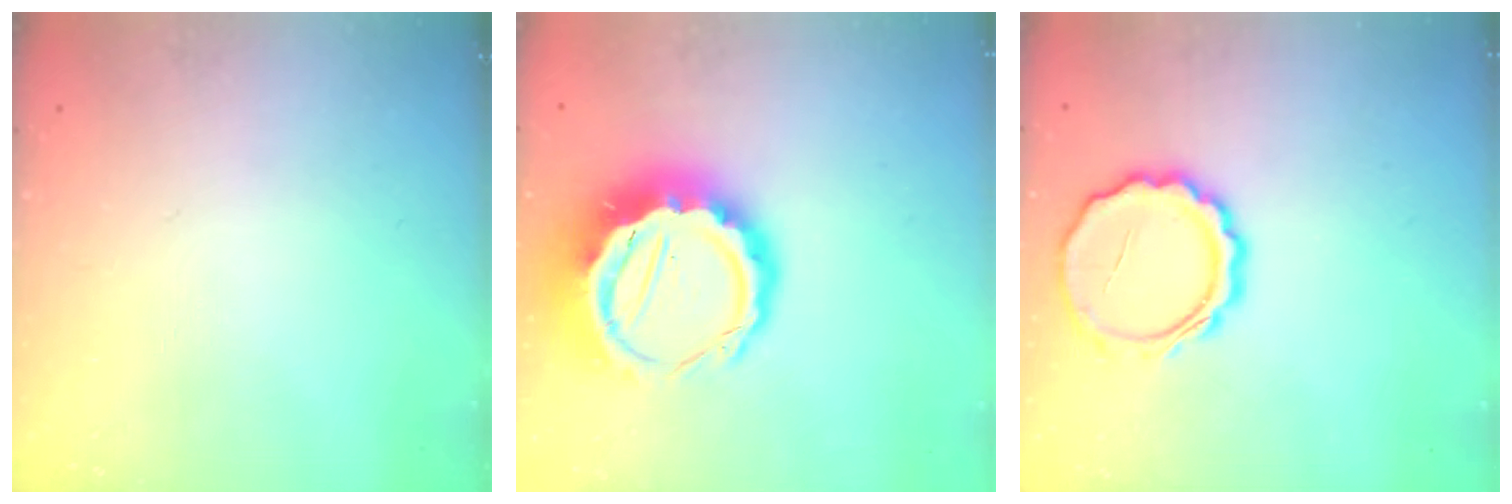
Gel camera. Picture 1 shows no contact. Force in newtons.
{"total": 13.2, "press": 12.9, "slide": 2.8}
{"total": 8.5, "press": 8.4, "slide": 0.5}